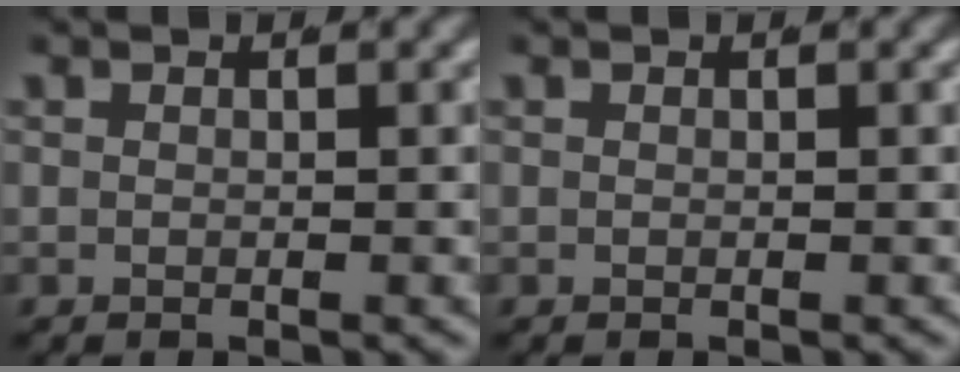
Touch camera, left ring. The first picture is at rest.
{"total": 0.0}